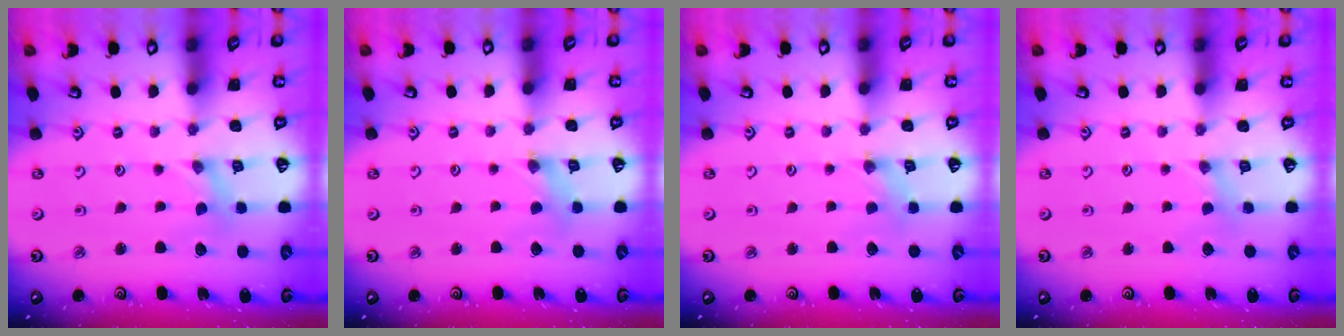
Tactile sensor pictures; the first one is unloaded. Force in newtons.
{"total": 0.9, "press": 0.9, "slide": 0.2}
{"total": 1.2, "press": 1.2, "slide": 0.2}
{"total": 1.5, "press": 1.5, "slide": 0.3}